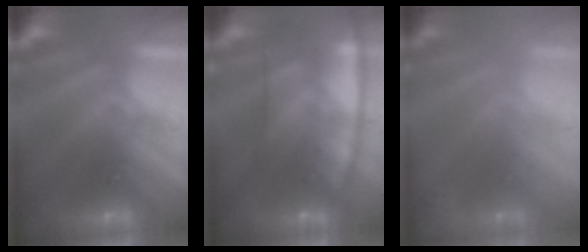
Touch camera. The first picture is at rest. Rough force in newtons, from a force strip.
{"total": 6.1}
{"total": 2.4}